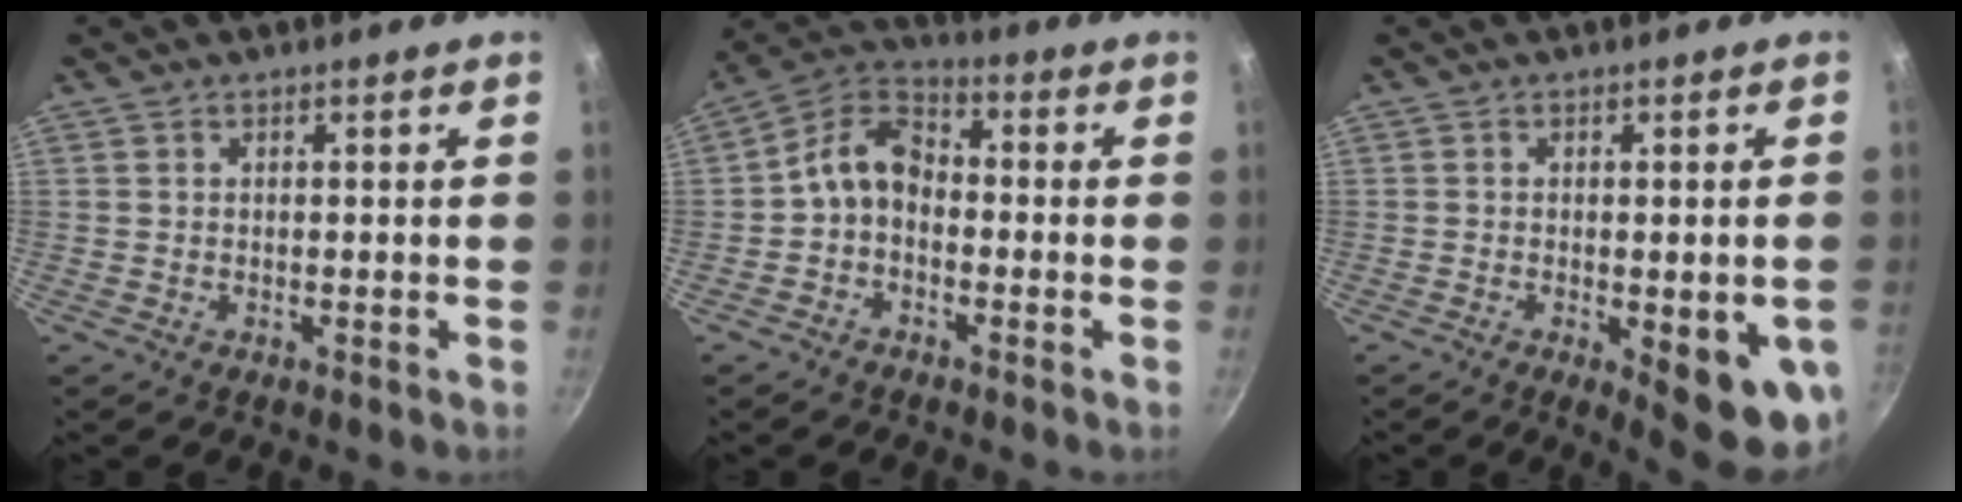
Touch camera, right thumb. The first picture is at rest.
{"total": 7.8, "force": [-1.6, 5.5, 5.3], "torque": [-0.085, 0.040, -0.048]}
{"total": 11.7, "force": [-3.1, 3.7, 10.7], "torque": [-0.106, -0.002, -0.031]}